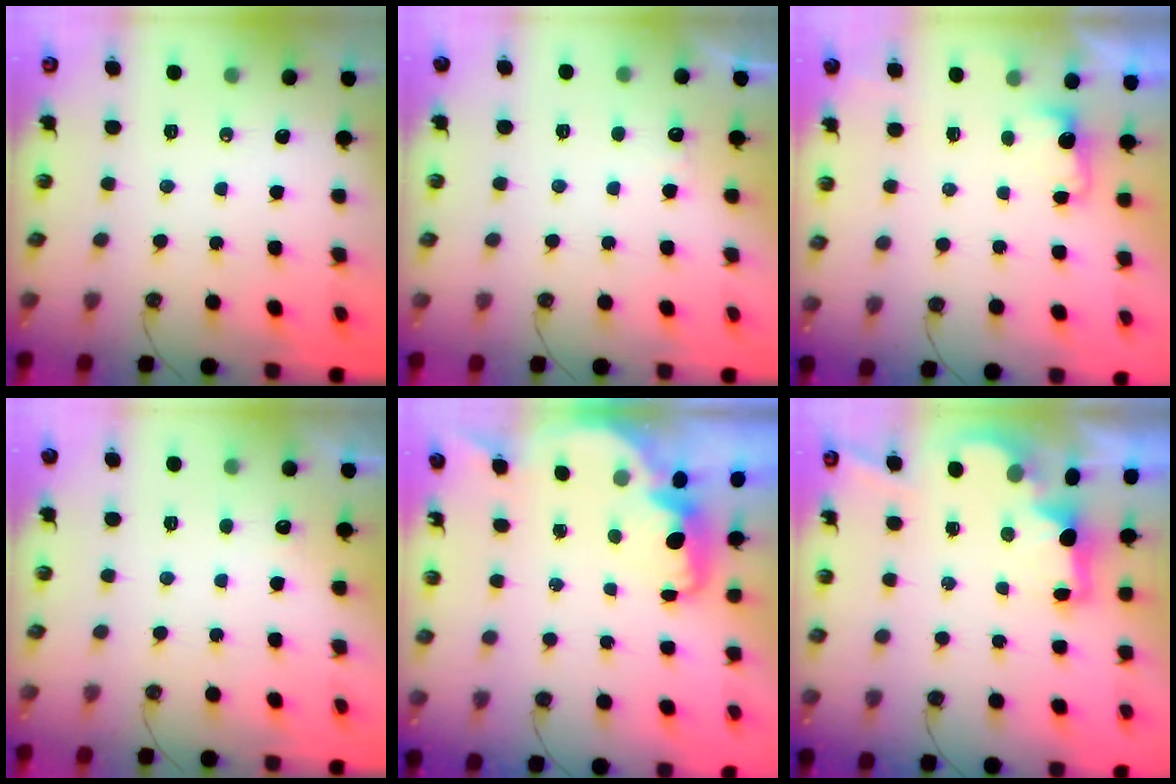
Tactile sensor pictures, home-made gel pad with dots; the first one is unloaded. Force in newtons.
{"total": 5.1, "press": 4.9, "slide": 1.2}
{"total": 2.9, "press": 2.8, "slide": 0.9}
{"total": 2.6, "press": 2.4, "slide": 0.9}
{"total": 2.2, "press": 2.1, "slide": 0.6}
{"total": 2.2, "press": 2.1, "slide": 0.8}